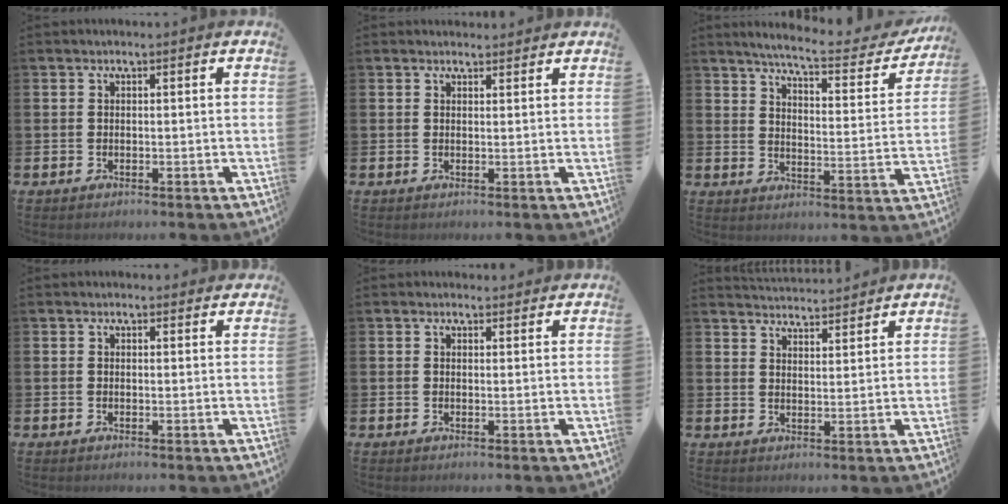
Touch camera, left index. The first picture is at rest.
{"total": 1.3, "force": [1.3, 0.4, 0.0], "torque": [0.014, -0.007, 0.020]}
{"total": 6.4, "force": [5.9, 0.5, 2.6], "torque": [-0.063, -0.042, 0.093]}
{"total": 0.9, "force": [0.7, 0.4, 0.2], "torque": [0.004, 0.003, 0.011]}
{"total": 1.2, "force": [1.1, 0.5, 0.0], "torque": [0.006, -0.001, 0.019]}
{"total": 3.9, "force": [3.9, 0.2, -0.3], "torque": [-0.006, -0.028, 0.070]}